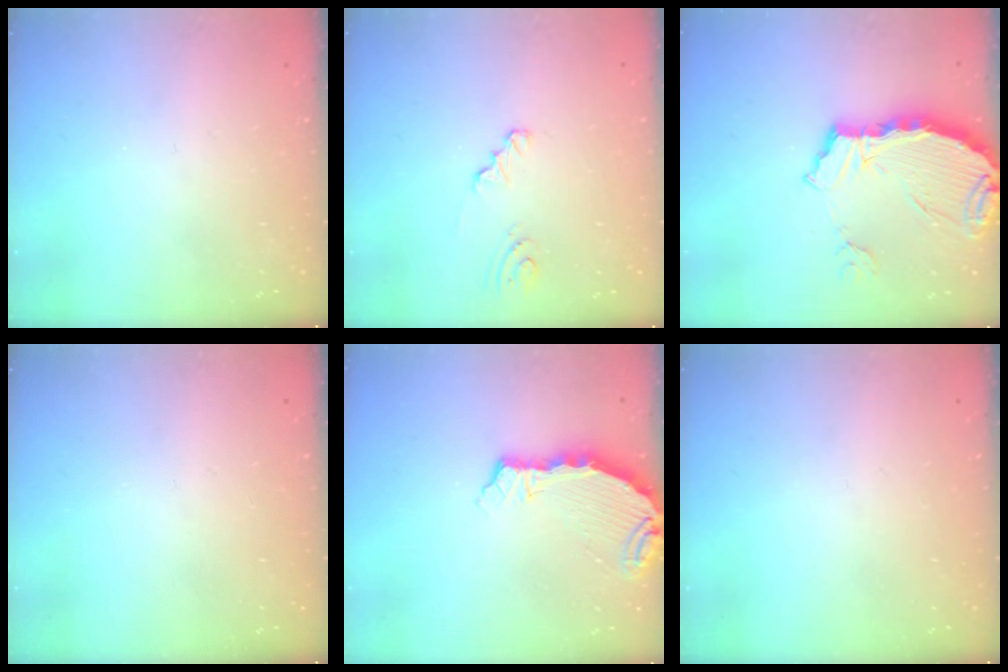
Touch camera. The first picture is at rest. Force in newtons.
{"total": 2.4, "press": 2.4, "slide": 0.3}
{"total": 8.4, "press": 8.4, "slide": 0.9}
{"total": 0.0}
{"total": 7.2, "press": 6.2, "slide": 3.7}
{"total": 0.0}